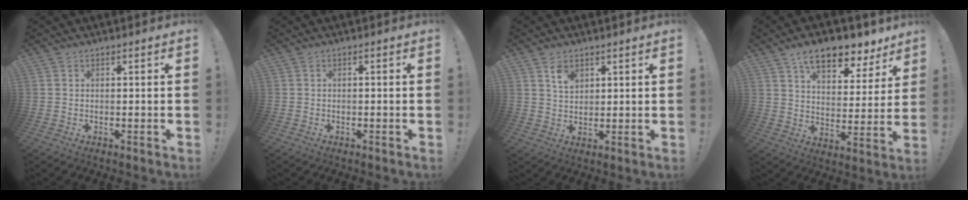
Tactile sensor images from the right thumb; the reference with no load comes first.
{"total": 0.8, "force": [-0.6, -0.2, 0.4], "torque": [-0.009, 0.000, -0.012]}
{"total": 5.1, "force": [3.2, 3.2, 2.4], "torque": [-0.030, -0.017, 0.055]}
{"total": 12.4, "force": [8.8, 5.7, 6.6], "torque": [-0.099, -0.060, 0.153]}